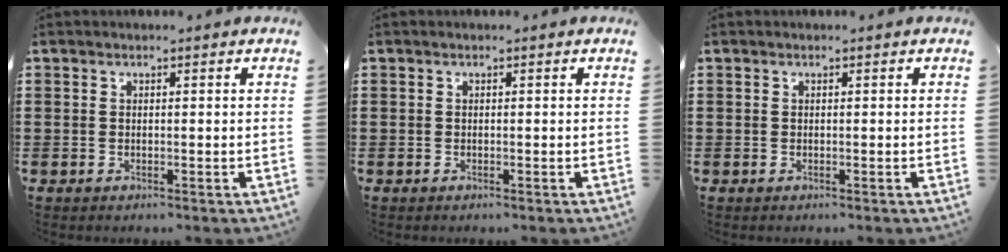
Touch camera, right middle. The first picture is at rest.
{"total": 0.0}
{"total": 0.0}